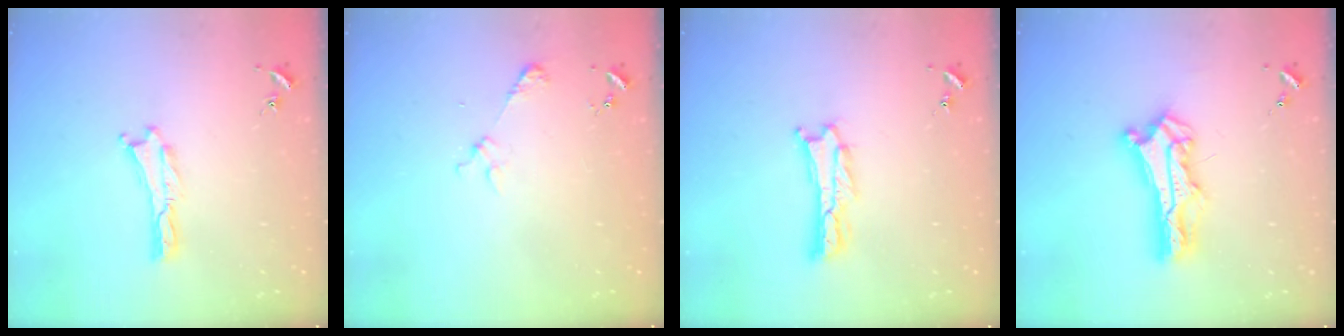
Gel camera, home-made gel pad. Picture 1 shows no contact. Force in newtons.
{"total": 2.4, "press": 2.4, "slide": 0.2}
{"total": 1.8, "press": 1.8, "slide": 0.2}
{"total": 8.5, "press": 8.5, "slide": 0.6}